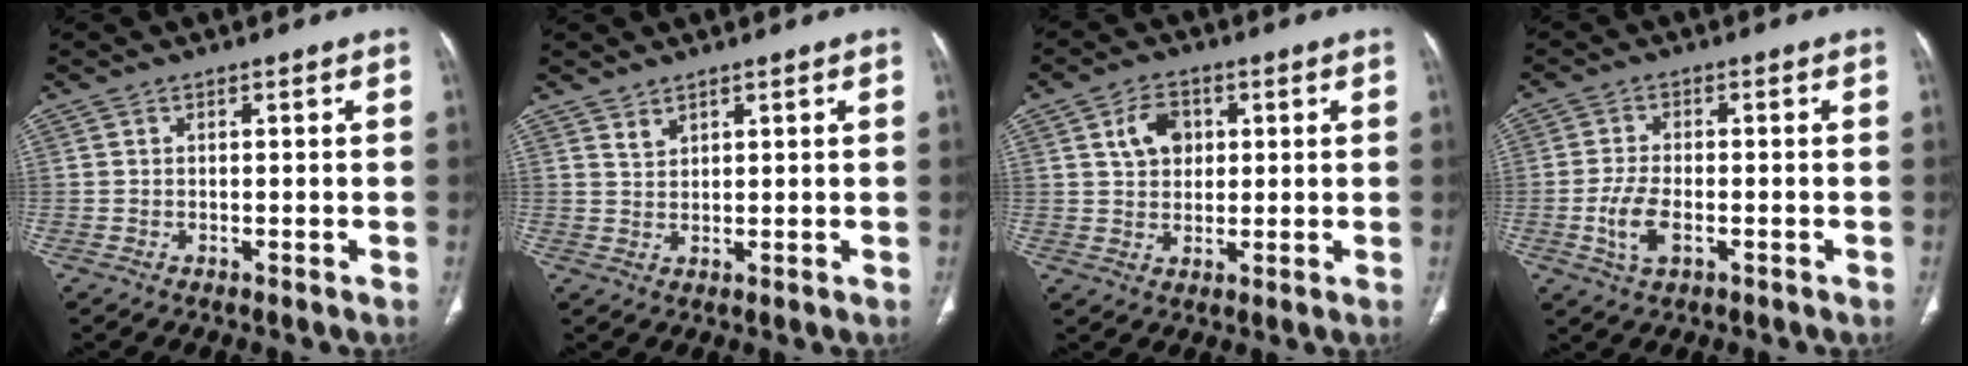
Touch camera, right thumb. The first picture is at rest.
{"total": 1.8, "force": [1.5, 0.7, 0.6], "torque": [-0.003, -0.010, 0.031]}
{"total": 6.4, "force": [2.0, 4.7, 3.8], "torque": [-0.046, -0.003, 0.033]}
{"total": 6.0, "force": [-1.8, 3.0, 4.9], "torque": [-0.107, 0.005, -0.031]}